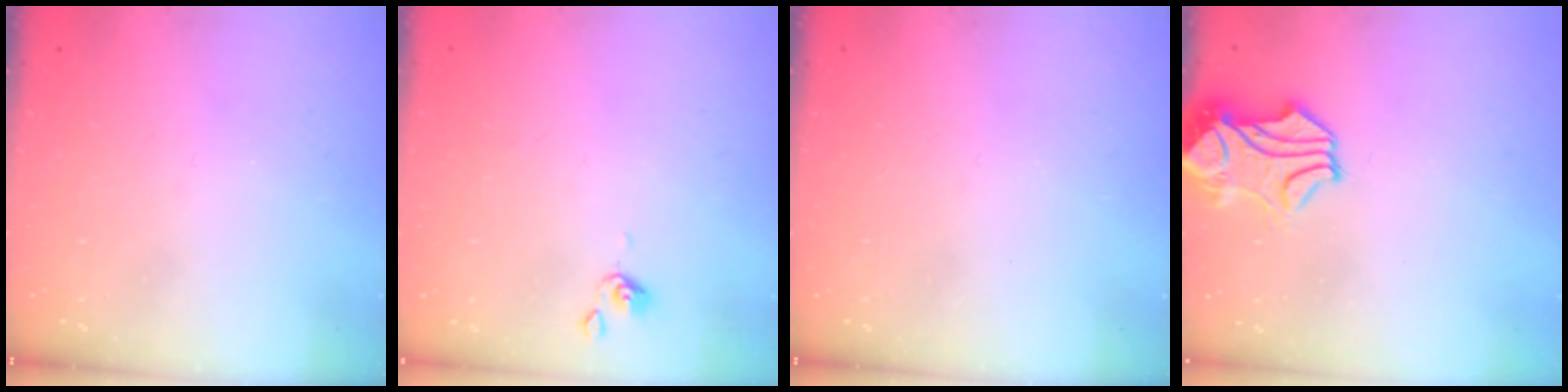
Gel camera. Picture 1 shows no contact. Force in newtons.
{"total": 0.6, "press": 0.5, "slide": 0.2}
{"total": 0.0}
{"total": 1.9, "press": 1.4, "slide": 1.2}